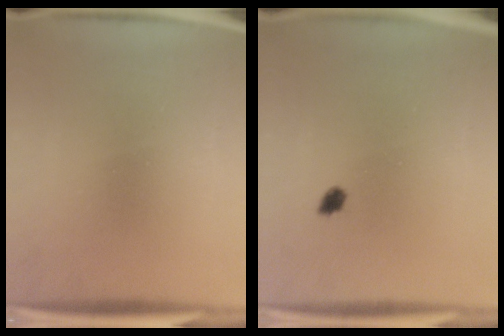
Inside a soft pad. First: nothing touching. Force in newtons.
{"total": 1.5}